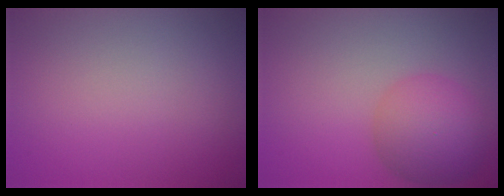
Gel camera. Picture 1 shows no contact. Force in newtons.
{"total": 4.9, "press": 4.9, "slide": 0.1}